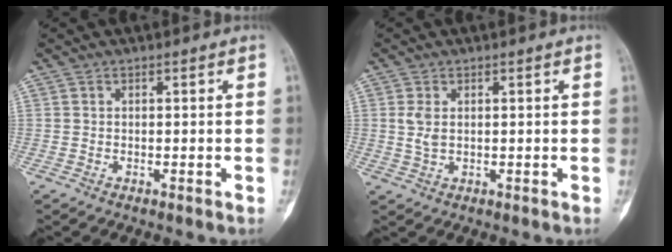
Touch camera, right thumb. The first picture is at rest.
{"total": 2.8, "force": [0.6, 1.5, 2.2], "torque": [-0.053, 0.001, 0.016]}